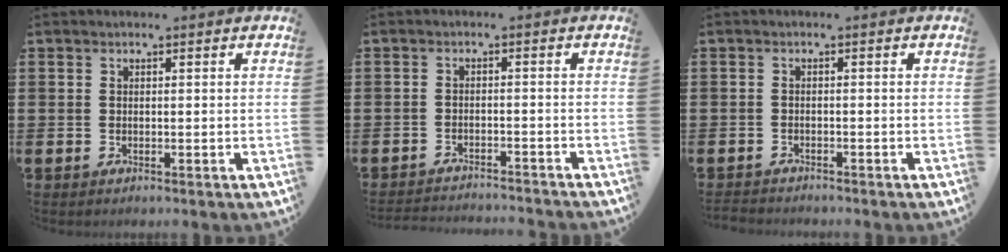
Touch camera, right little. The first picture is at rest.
{"total": 2.1, "force": [-2.1, -0.2, -0.1], "torque": [-0.002, 0.003, -0.044]}
{"total": 1.1, "force": [-1.1, 0.1, 0.0], "torque": [-0.003, -0.001, -0.023]}